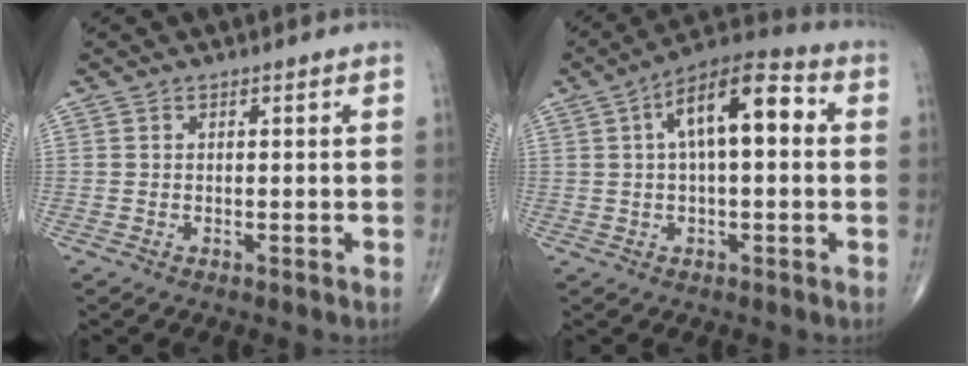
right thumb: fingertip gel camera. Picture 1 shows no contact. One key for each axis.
{"total": 13.3, "fx": 2.6, "fy": 5.6, "fz": 11.8, "tx": -0.185, "ty": 0.035, "tz": 0.032}